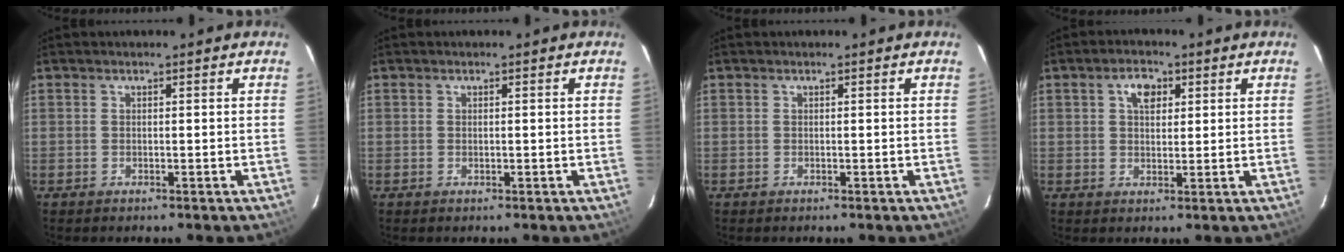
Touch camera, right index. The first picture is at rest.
{"total": 0.0}
{"total": 0.0}
{"total": 4.3, "force": [1.7, 2.7, 2.8], "torque": [-0.044, 0.013, 0.030]}